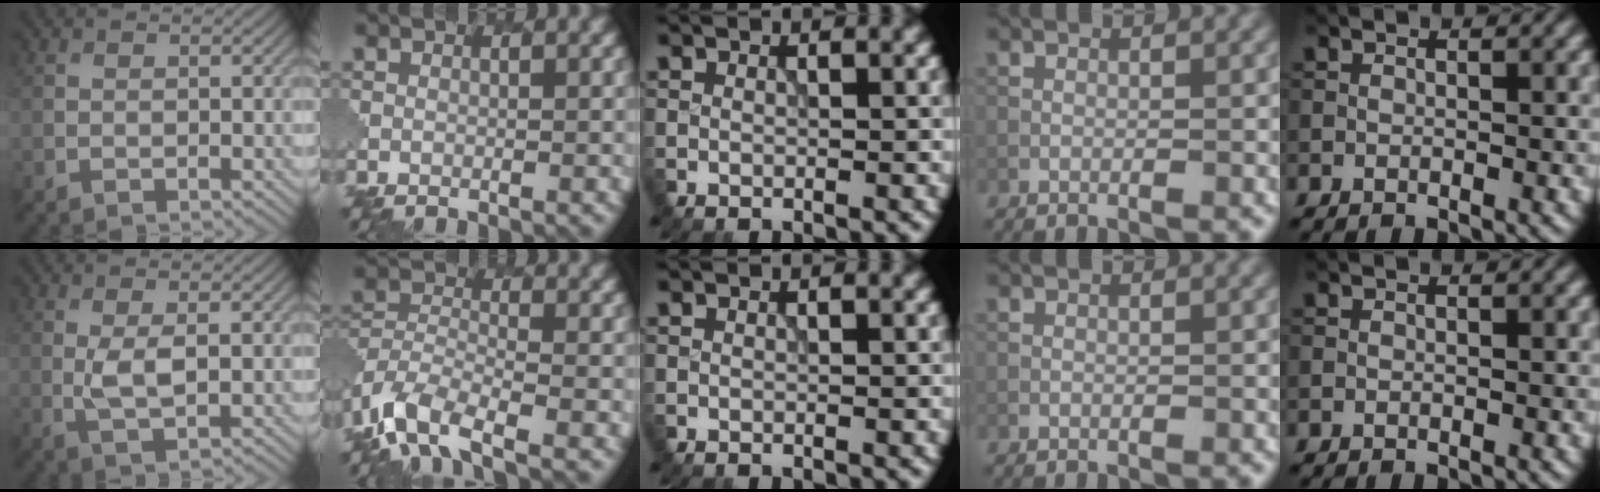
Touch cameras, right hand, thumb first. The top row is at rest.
{"thumb": {"total": 3.6, "force": [0.2, 1.3, 3.3], "torque": [-0.074, -0.004, 0.007]}, "index": {"total": 7.1, "force": [-4.7, 3.0, 4.4], "torque": [-0.085, -0.009, -0.099]}}